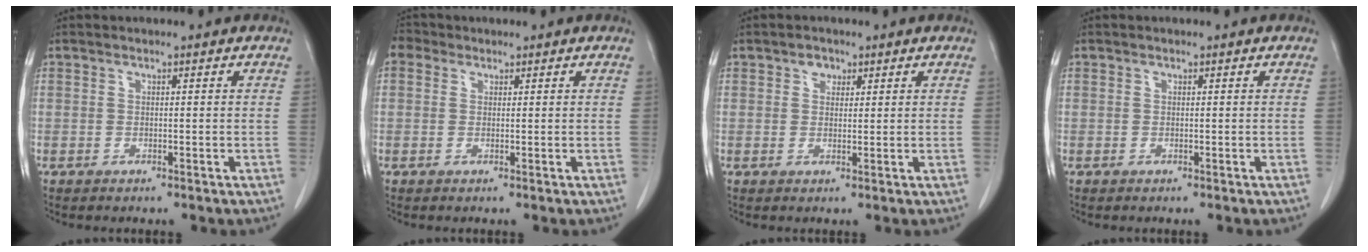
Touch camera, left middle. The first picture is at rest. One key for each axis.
{"total": 2.4, "fx": 1.2, "fy": 1.9, "fz": 0.7, "tx": -0.016, "ty": 0.014, "tz": 0.019}
{"total": 1.8, "fx": 1.0, "fy": 1.4, "fz": 0.6, "tx": -0.008, "ty": 0.002, "tz": 0.015}
{"total": 0.0}